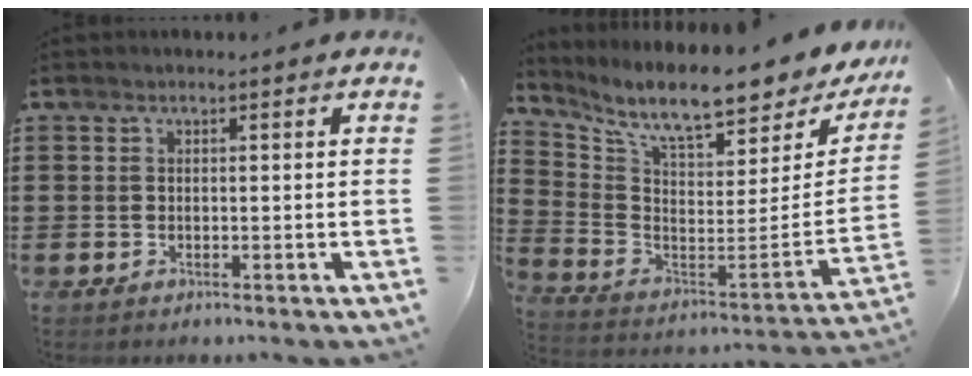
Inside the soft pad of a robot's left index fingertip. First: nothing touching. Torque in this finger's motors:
{"motor_torque": [1.36, 0.78, 0.78, 0.21]}